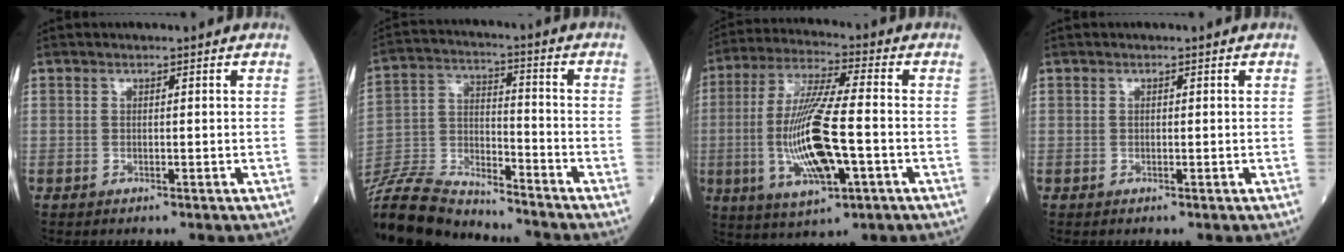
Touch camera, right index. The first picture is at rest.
{"total": 16.8, "force": [-16.1, 1.9, 4.5], "torque": [-0.096, 0.008, -0.287]}
{"total": 14.7, "force": [-2.9, 2.4, 14.2], "torque": [-0.291, -0.008, -0.050]}
{"total": 0.0}